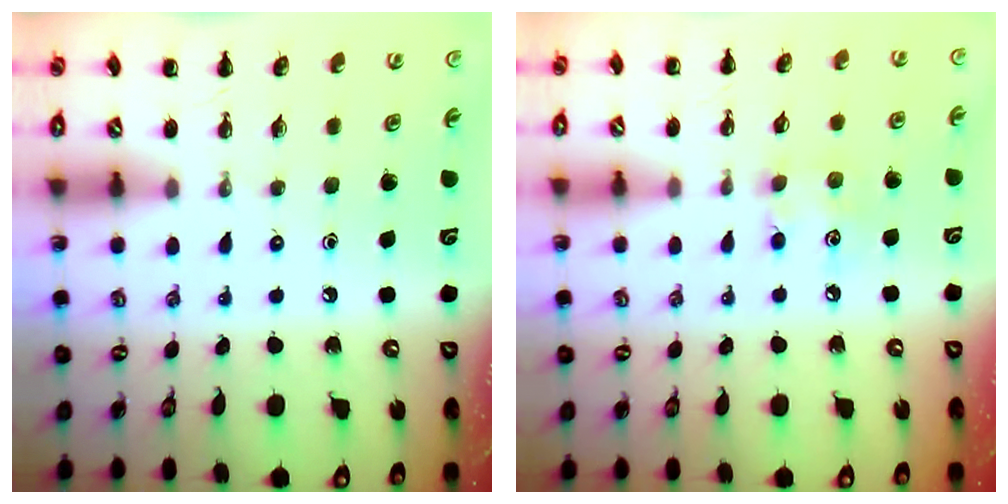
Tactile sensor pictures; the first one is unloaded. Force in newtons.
{"total": 6.9, "press": 6.8, "slide": 1.5}